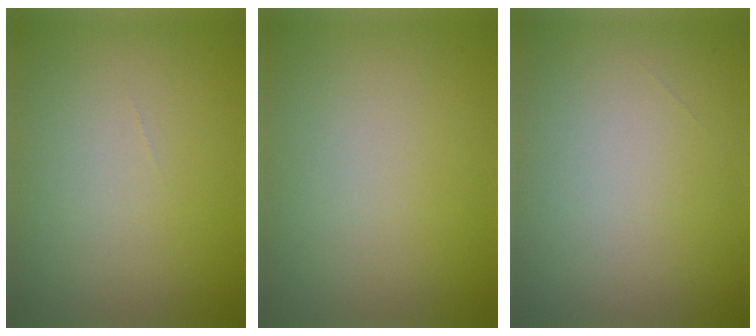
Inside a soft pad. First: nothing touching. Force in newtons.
{"total": 0.0}
{"total": 0.0}